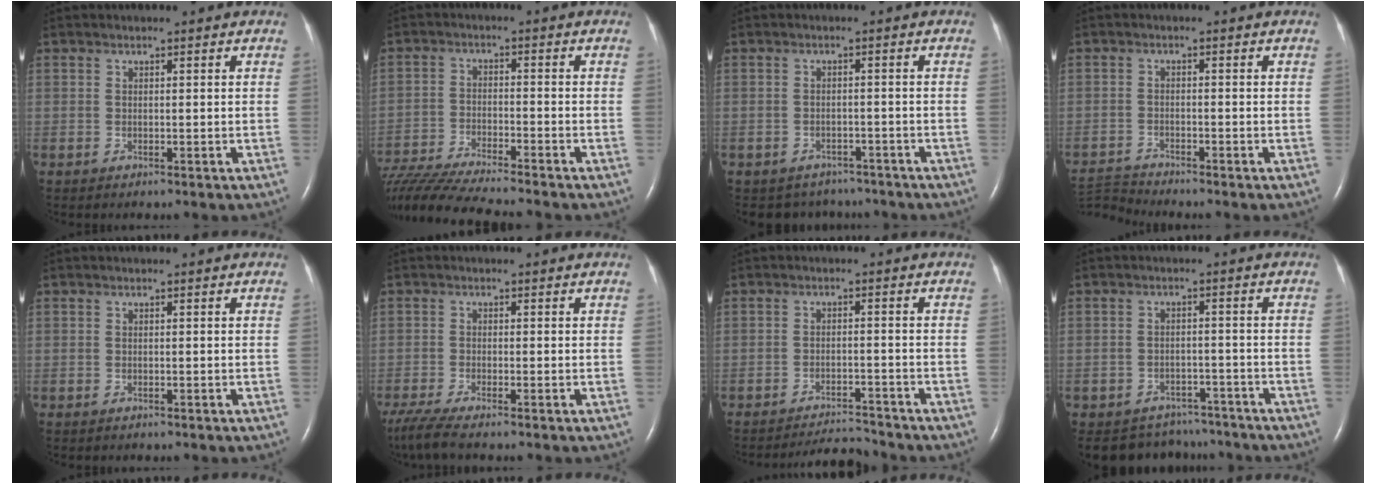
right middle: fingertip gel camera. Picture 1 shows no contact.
{"total": 15.9, "force": [-14.2, 0.3, 7.0], "torque": [-0.137, -0.024, -0.241]}
{"total": 5.2, "force": [-4.5, 2.7, -0.2], "torque": [0.005, 0.014, -0.056]}
{"total": 4.5, "force": [-4.3, -0.9, -0.6], "torque": [0.002, -0.006, -0.083]}
{"total": 0.0}
{"total": 5.0, "force": [-4.0, 0.0, 3.0], "torque": [-0.061, -0.017, -0.076]}
{"total": 4.8, "force": [-4.8, -0.4, -0.3], "torque": [0.000, -0.007, -0.080]}
{"total": 8.1, "force": [-7.3, 3.5, -0.2], "torque": [0.003, 0.021, -0.092]}